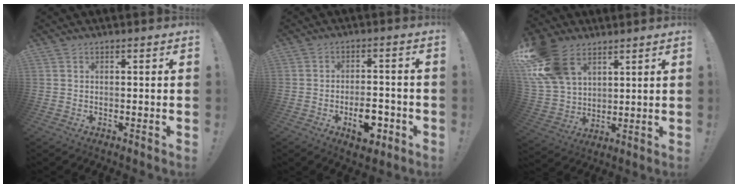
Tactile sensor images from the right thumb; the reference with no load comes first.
{"total": 9.2, "force": [-4.0, 5.0, 6.6], "torque": [-0.090, 0.023, -0.061]}
{"total": 18.0, "force": [9.6, 11.7, 9.8], "torque": [-0.194, -0.039, 0.187]}